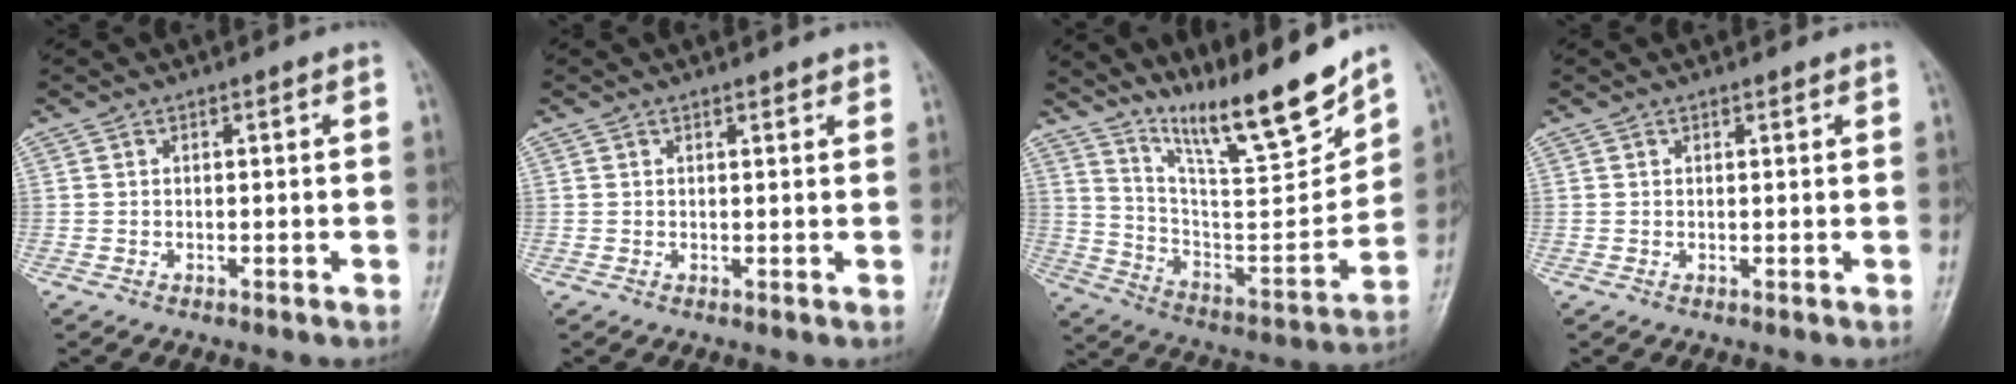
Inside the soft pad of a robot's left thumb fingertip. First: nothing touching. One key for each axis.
{"total": 1.8, "fx": 1.4, "fy": 0.6, "fz": 0.9, "tx": -0.007, "ty": -0.004, "tz": 0.016}
{"total": 19.5, "fx": 15.5, "fy": 2.5, "fz": 11.6, "tx": -0.153, "ty": -0.099, "tz": 0.273}
{"total": 0.8, "fx": 0.6, "fy": 0.3, "fz": 0.3, "tx": -0.006, "ty": -0.004, "tz": 0.008}